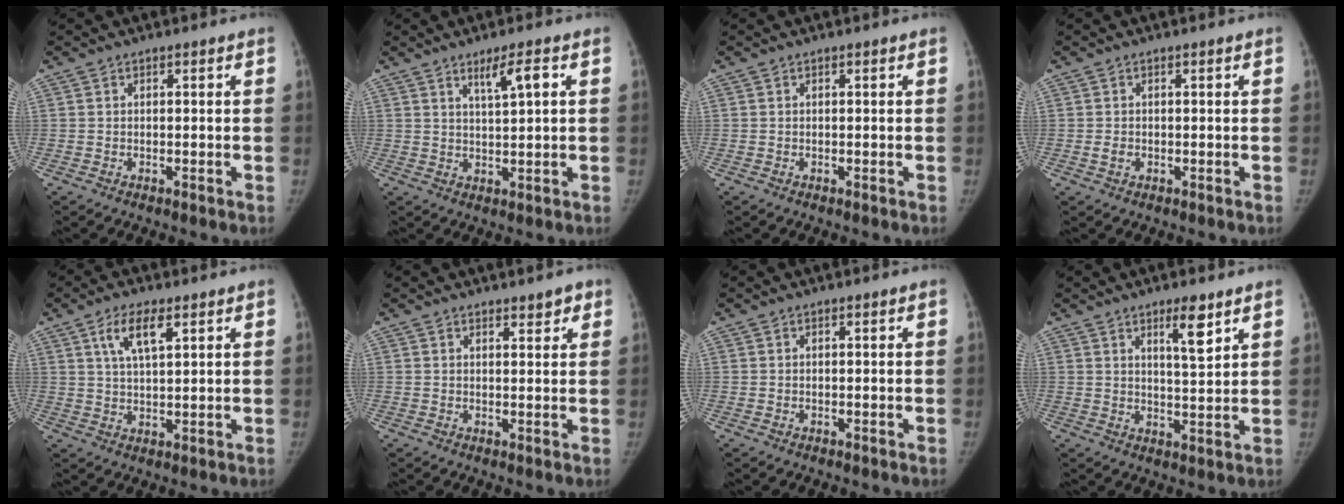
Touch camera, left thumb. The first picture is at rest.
{"total": 4.4, "force": [2.0, 0.4, 3.9], "torque": [-0.069, -0.010, 0.038]}
{"total": 0.0}
{"total": 1.3, "force": [-0.2, 1.0, 0.8], "torque": [-0.012, 0.001, -0.004]}
{"total": 6.5, "force": [3.2, 2.3, 5.1], "torque": [-0.090, -0.009, 0.062]}
{"total": 2.4, "force": [1.8, 1.0, 1.2], "torque": [-0.003, -0.010, 0.024]}
{"total": 0.0}
{"total": 6.0, "force": [3.7, 1.1, 4.5], "torque": [-0.065, -0.030, 0.062]}